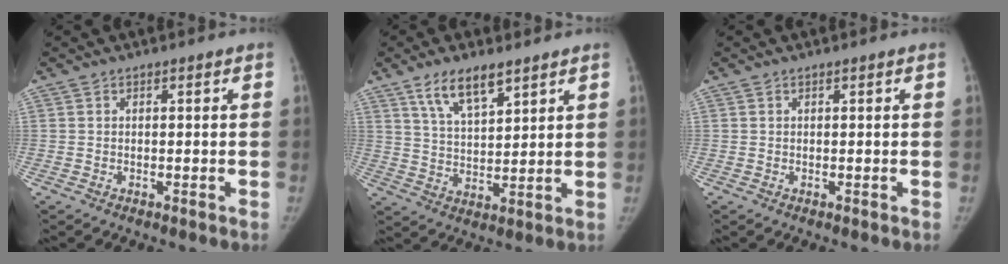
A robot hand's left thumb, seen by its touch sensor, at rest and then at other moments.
{"total": 9.0, "force": [5.9, 3.3, 5.9], "torque": [-0.093, -0.031, 0.115]}
{"total": 0.0}